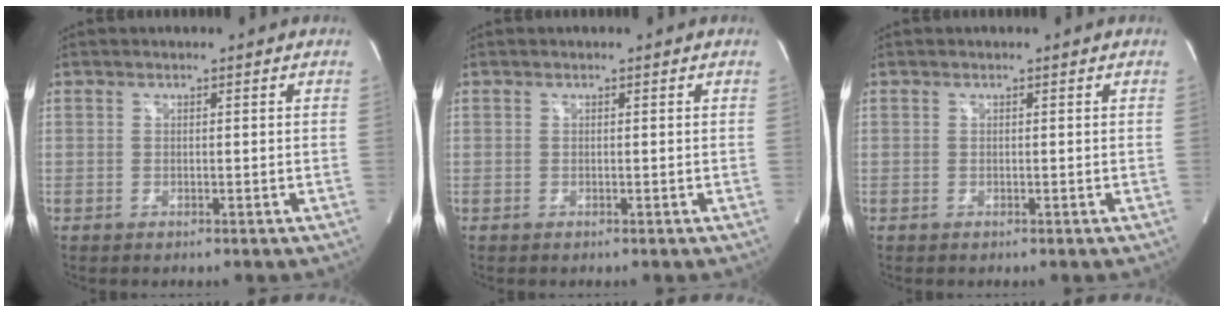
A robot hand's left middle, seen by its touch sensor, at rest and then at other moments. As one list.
[{"total": 0.0}, {"total": 0.0}]